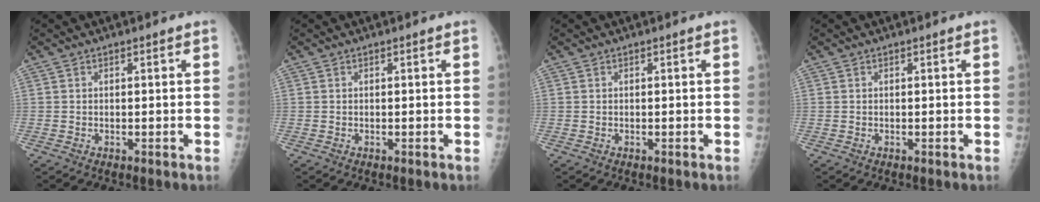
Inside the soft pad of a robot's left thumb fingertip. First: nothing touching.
{"total": 0.0}
{"total": 0.0}
{"total": 0.0}